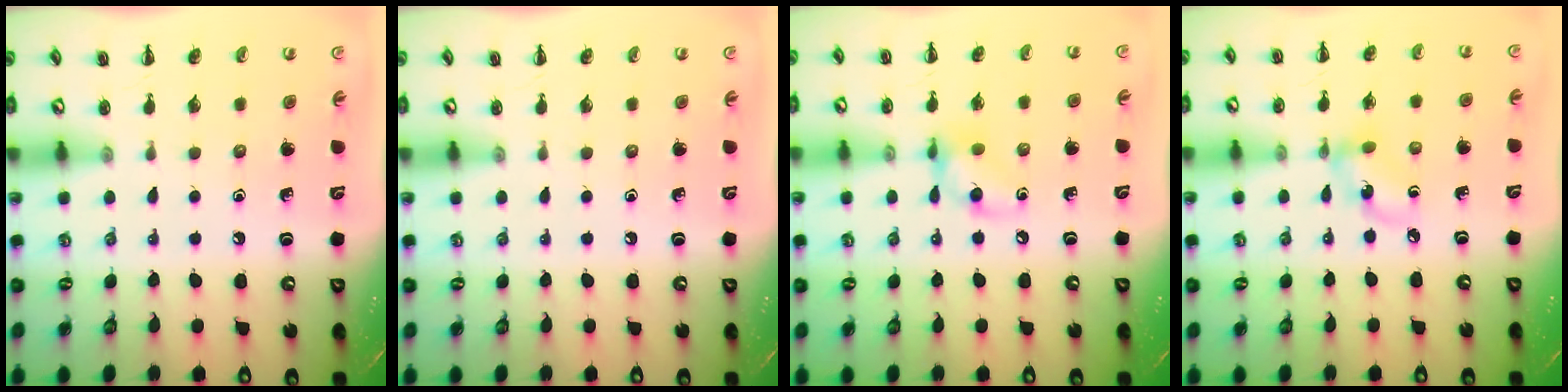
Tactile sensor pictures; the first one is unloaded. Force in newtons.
{"total": 0.0}
{"total": 7.8, "press": 7.7, "slide": 0.9}
{"total": 6.1, "press": 6.0, "slide": 0.8}